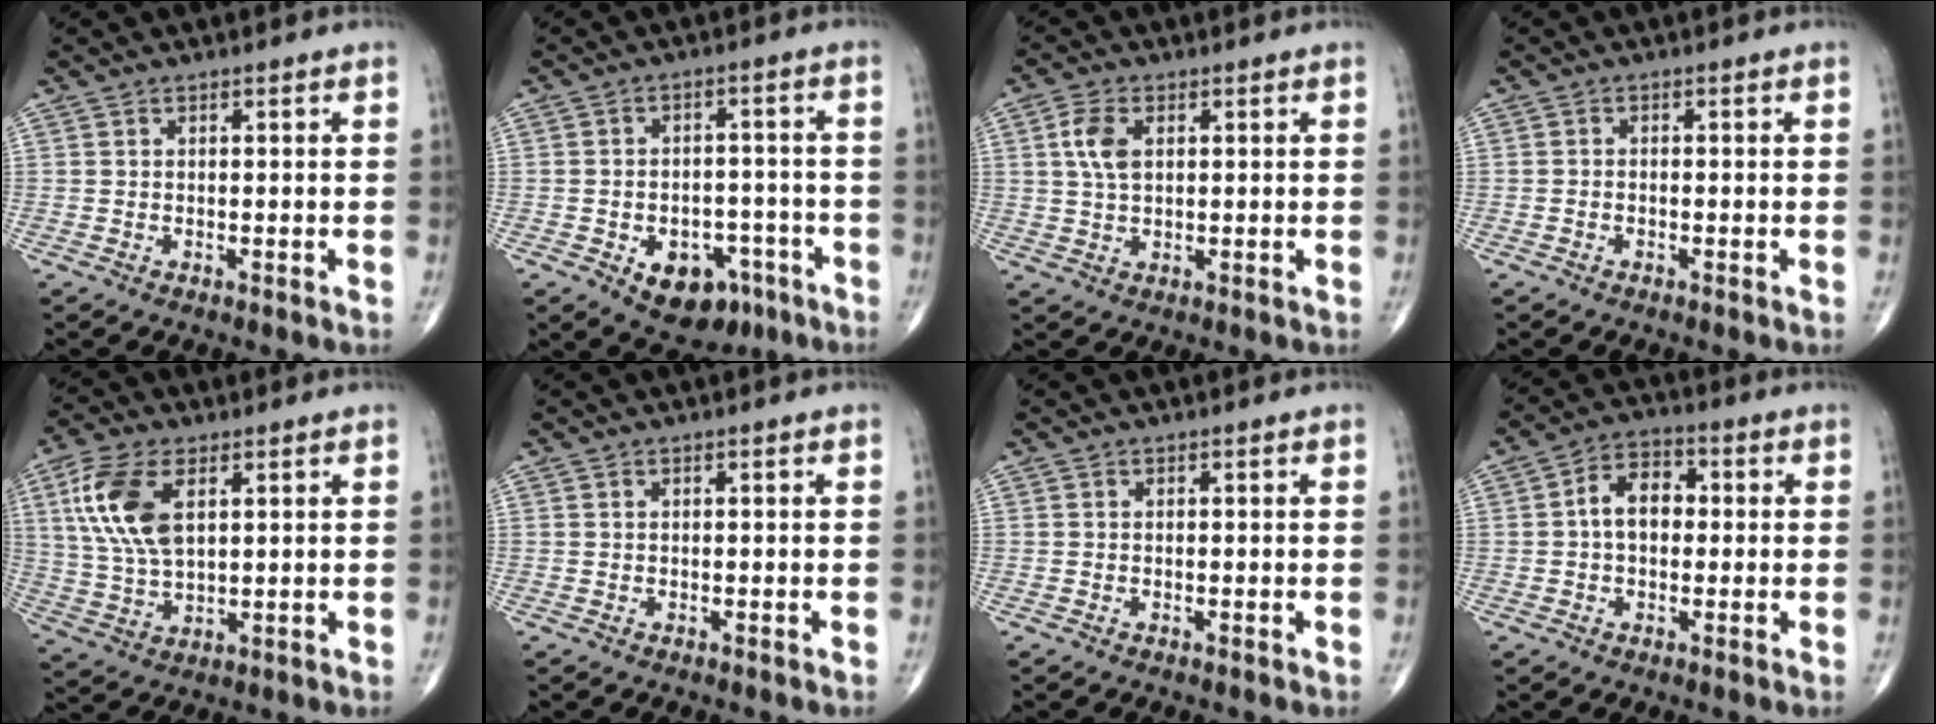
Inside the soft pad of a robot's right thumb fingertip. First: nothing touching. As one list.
[{"total": 11.2, "force": [-5.3, 7.5, 6.4], "torque": [-0.059, 0.037, -0.064]}, {"total": 5.4, "force": [1.4, 3.1, 4.1], "torque": [-0.088, 0.001, 0.025]}, {"total": 0.7, "force": [-0.4, 0.4, 0.4], "torque": [-0.008, 0.005, -0.008]}, {"total": 12.8, "force": [4.1, 6.6, 10.1], "torque": [-0.215, -0.006, 0.083]}, {"total": 0.0}, {"total": 0.0}, {"total": 7.3, "force": [0.2, 5.1, 5.3], "torque": [-0.070, 0.023, -0.007]}]